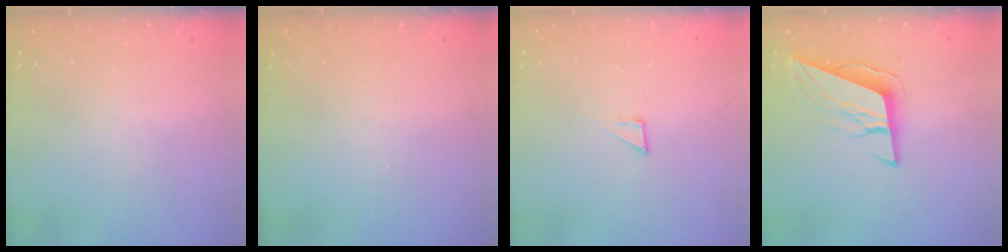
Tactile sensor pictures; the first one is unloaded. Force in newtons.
{"total": 0.0}
{"total": 3.7, "press": 3.7, "slide": 0.4}
{"total": 9.9, "press": 9.6, "slide": 2.3}